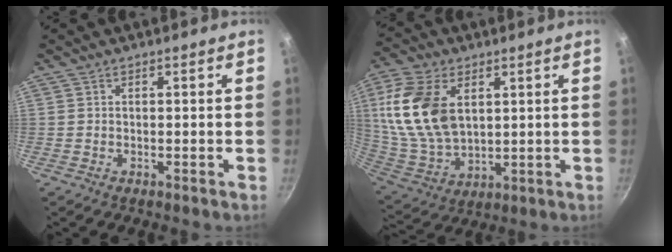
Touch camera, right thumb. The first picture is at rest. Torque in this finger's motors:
{"motor_torque": [-0.94, 1.77, 1.45, 0.12, 0.20]}